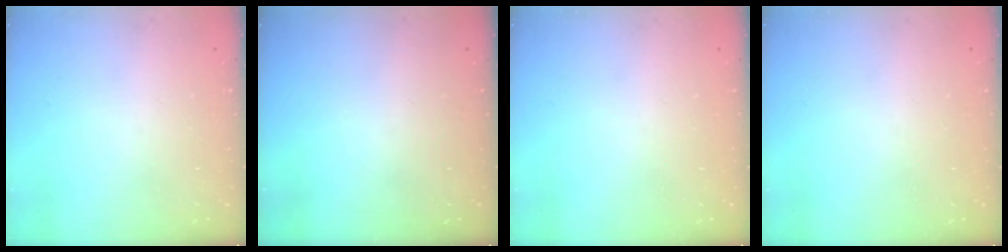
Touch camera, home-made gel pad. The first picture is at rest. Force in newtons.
{"total": 0.0}
{"total": 0.0}
{"total": 0.0}